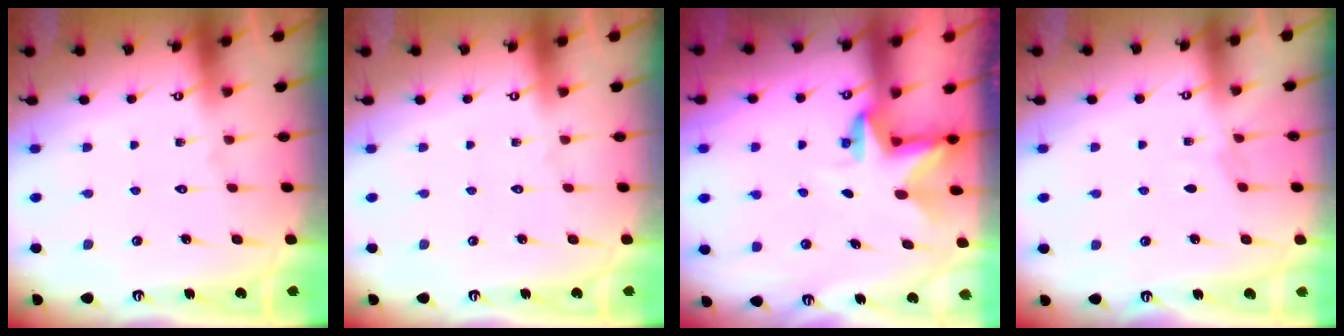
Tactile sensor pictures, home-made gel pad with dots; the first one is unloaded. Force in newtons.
{"total": 0.0}
{"total": 2.9, "press": 2.9, "slide": 0.2}
{"total": 2.3, "press": 2.3, "slide": 0.5}